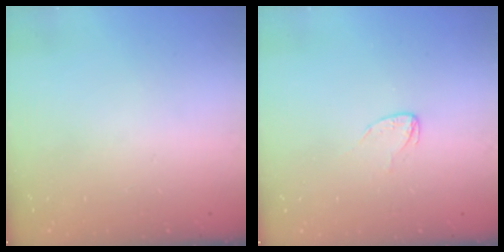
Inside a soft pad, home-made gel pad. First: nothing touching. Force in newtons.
{"total": 3.3, "press": 3.3, "slide": 0.3}